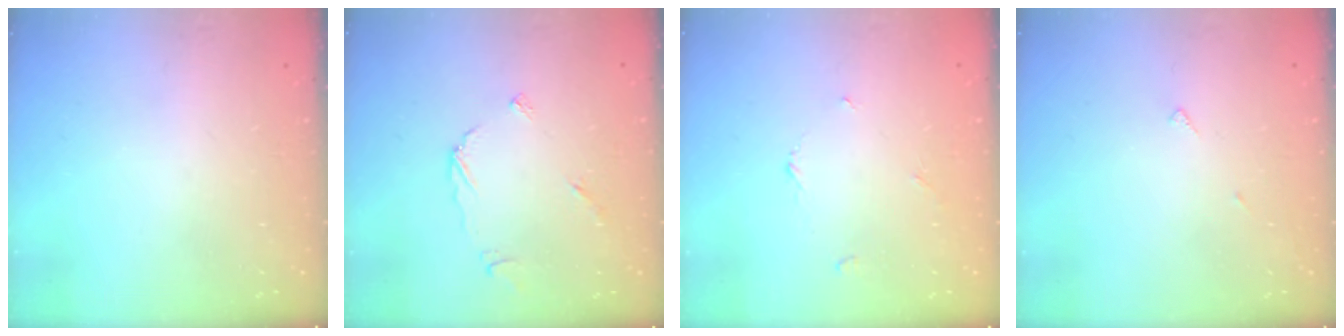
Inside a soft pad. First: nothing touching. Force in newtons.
{"total": 4.4, "press": 4.4, "slide": 0.5}
{"total": 3.0, "press": 2.9, "slide": 0.4}
{"total": 3.7, "press": 3.7, "slide": 0.3}